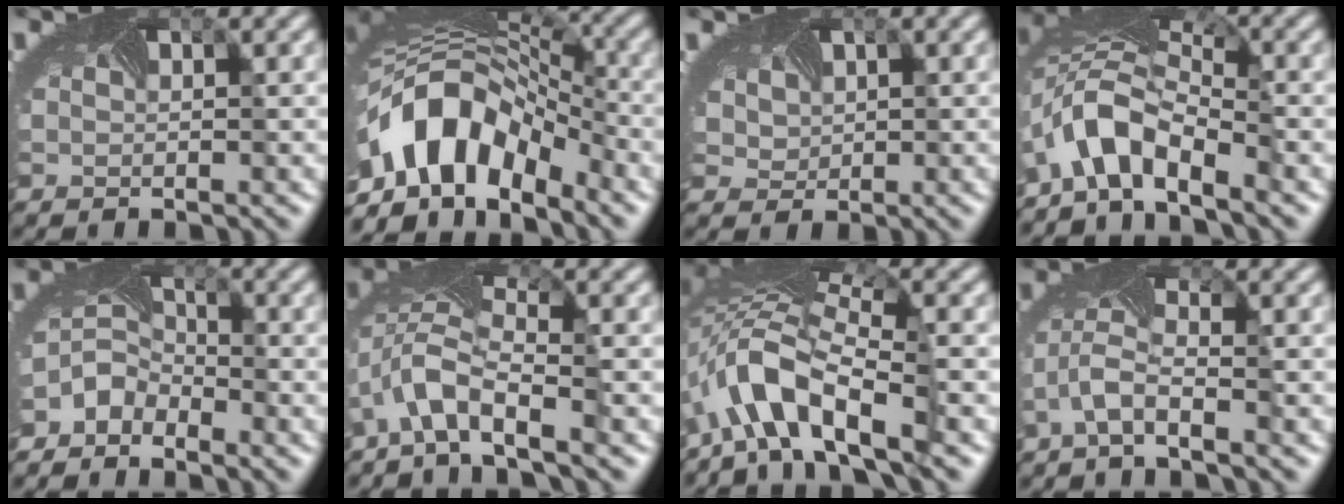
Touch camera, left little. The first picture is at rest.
{"total": 11.0, "force": [-5.2, 6.6, 7.2], "torque": [-0.139, -0.008, -0.089]}
{"total": 3.0, "force": [1.2, 2.4, 1.4], "torque": [-0.046, 0.015, 0.026]}
{"total": 5.5, "force": [-3.9, 1.8, 3.4], "torque": [-0.068, -0.003, -0.089]}
{"total": 3.2, "force": [-2.8, 1.5, 0.7], "torque": [-0.026, -0.006, -0.064]}
{"total": 4.9, "force": [-3.3, 1.3, 3.4], "torque": [-0.072, -0.002, -0.072]}
{"total": 8.9, "force": [-5.0, 2.9, 6.7], "torque": [-0.126, 0.006, -0.103]}
{"total": 3.5, "force": [-2.2, 0.5, 2.6], "torque": [-0.066, -0.003, -0.055]}